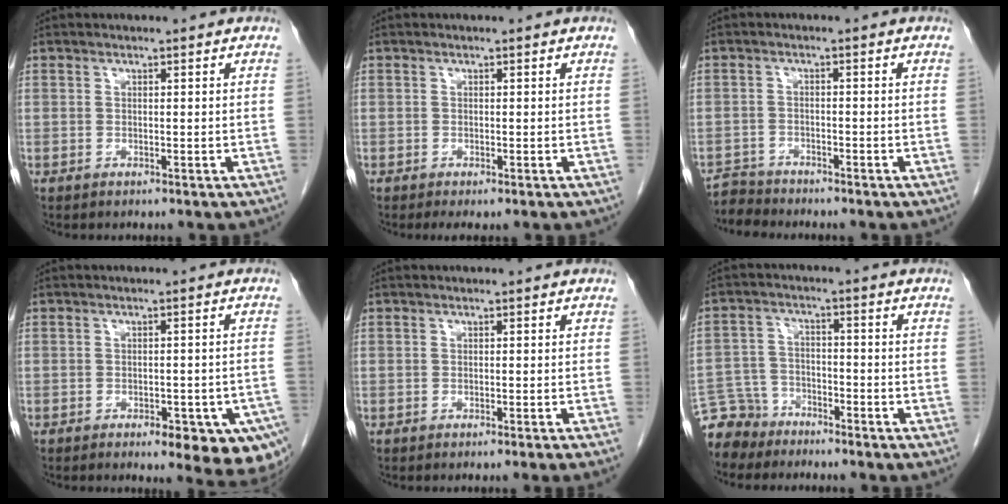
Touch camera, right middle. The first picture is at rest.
{"total": 1.4, "force": [-0.9, 0.5, 0.9], "torque": [-0.010, -0.002, -0.009]}
{"total": 3.2, "force": [-3.0, 0.2, -0.9], "torque": [0.024, -0.012, -0.056]}
{"total": 11.4, "force": [-6.8, 4.1, 8.1], "torque": [-0.057, 0.005, -0.080]}
{"total": 1.9, "force": [-1.5, -0.7, 0.9], "torque": [-0.004, 0.009, -0.022]}
{"total": 6.9, "force": [-6.0, 3.3, -0.4], "torque": [0.009, 0.003, -0.117]}